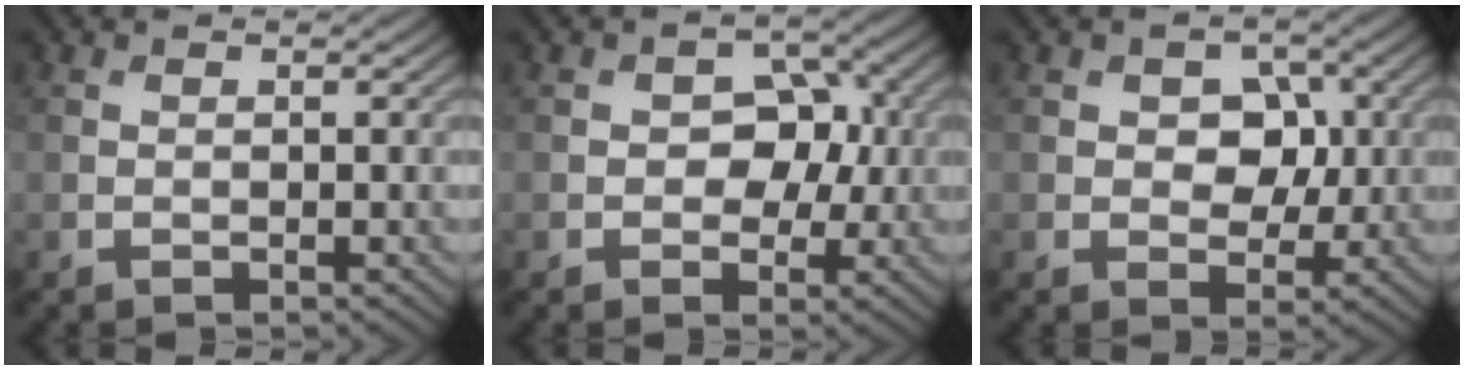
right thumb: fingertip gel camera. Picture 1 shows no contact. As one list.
[{"total": 4.9, "force": [-0.1, 3.7, 3.2], "torque": [-0.039, -0.003, -0.014]}, {"total": 4.5, "force": [0.5, 3.3, 2.9], "torque": [-0.041, -0.003, -0.006]}]